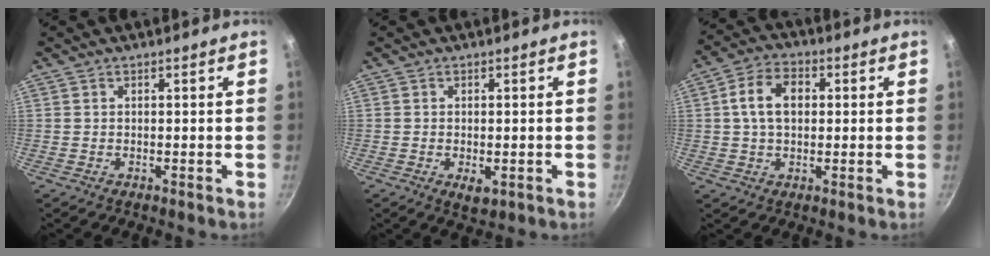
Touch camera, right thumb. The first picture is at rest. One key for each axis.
{"total": 3.2, "fx": -0.9, "fy": 1.7, "fz": 2.6, "tx": -0.038, "ty": -0.009, "tz": -0.010}
{"total": 8.6, "fx": 1.2, "fy": 6.0, "fz": 6.1, "tx": -0.092, "ty": 0.018, "tz": 0.013}